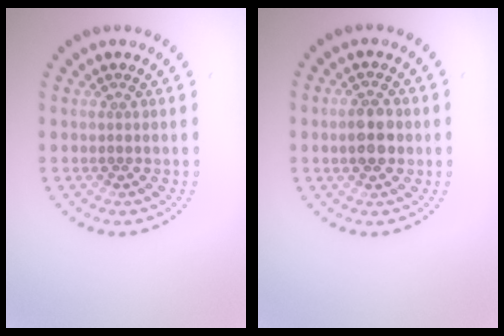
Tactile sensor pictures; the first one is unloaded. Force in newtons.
{"total": 3.0, "press": 3.0, "slide": 0.3}